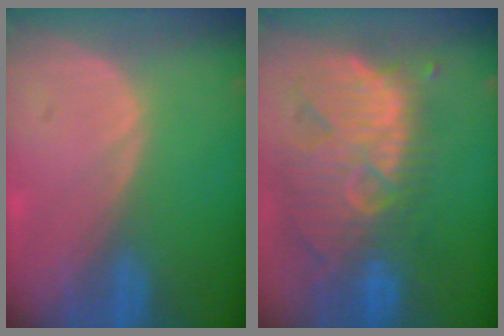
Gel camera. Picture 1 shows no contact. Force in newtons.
{"total": 13.1, "press": 11.4, "slide": 6.4}